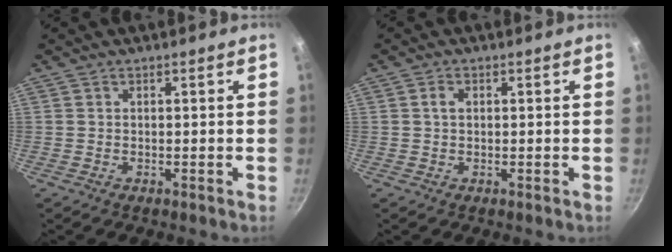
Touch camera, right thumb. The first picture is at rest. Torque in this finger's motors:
{"motor_torque": [-0.02, 0.43, 0.44, 0.10, 0.01]}